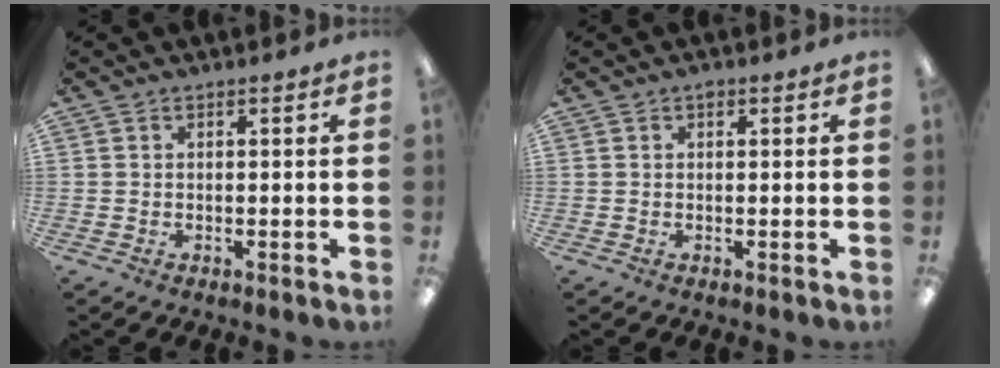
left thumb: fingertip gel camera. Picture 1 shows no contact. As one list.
[{"total": 0.9, "force": [0.4, 0.5, 0.5], "torque": [-0.012, 0.003, 0.008]}]